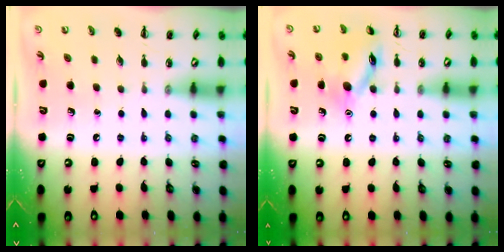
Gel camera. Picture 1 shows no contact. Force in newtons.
{"total": 12.3, "press": 12.3, "slide": 0.7}